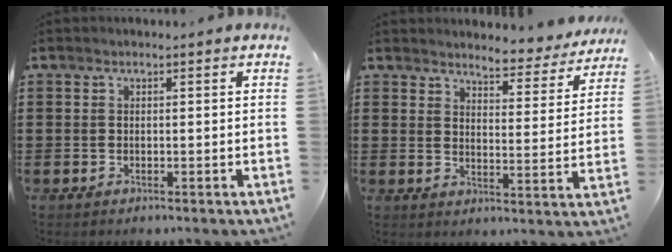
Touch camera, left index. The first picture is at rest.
{"total": 4.6, "force": [4.6, 0.1, 0.6], "torque": [-0.019, -0.033, 0.076]}